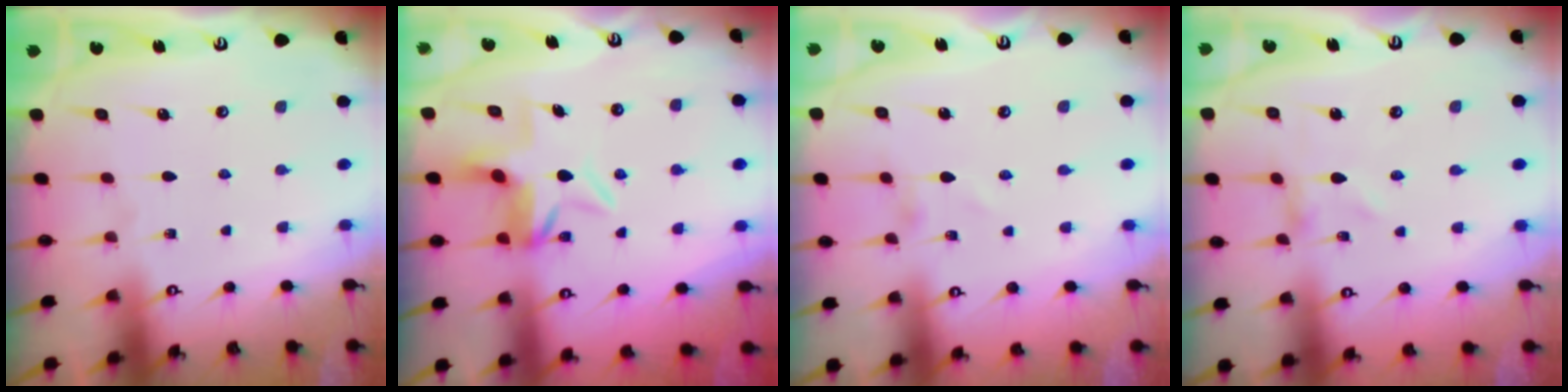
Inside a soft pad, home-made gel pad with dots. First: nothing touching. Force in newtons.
{"total": 5.8, "press": 5.8, "slide": 0.4}
{"total": 0.9, "press": 0.9, "slide": 0.1}
{"total": 0.0}